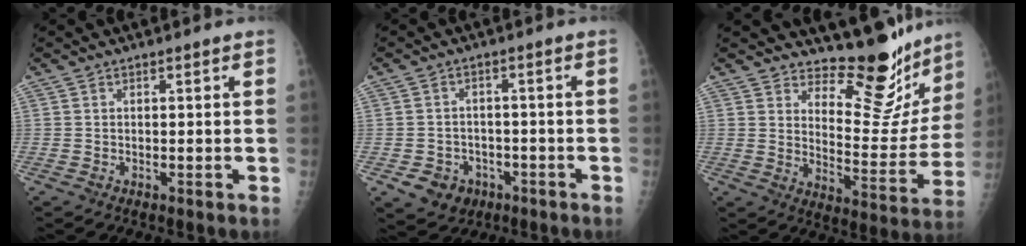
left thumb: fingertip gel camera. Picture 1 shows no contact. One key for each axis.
{"total": 6.2, "fx": -2.7, "fy": 5.3, "fz": 1.7, "tx": -0.011, "ty": 0.015, "tz": -0.032}
{"total": 16.1, "fx": 14.7, "fy": 5.1, "fz": 4.2, "tx": -0.001, "ty": -0.138, "tz": 0.196}